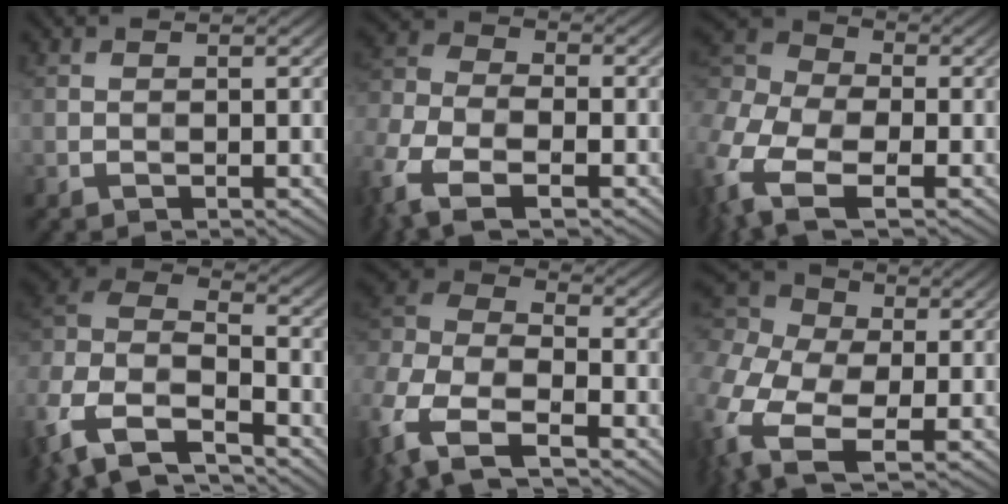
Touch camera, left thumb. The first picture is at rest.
{"total": 10.3, "force": [-5.6, 5.8, 6.4], "torque": [-0.163, -0.020, -0.123]}
{"total": 12.2, "force": [-3.7, 8.0, 8.3], "torque": [-0.232, -0.016, -0.071]}
{"total": 15.1, "force": [-7.9, 8.6, 9.6], "torque": [-0.262, -0.026, -0.116]}
{"total": 12.4, "force": [-6.1, 6.9, 8.4], "torque": [-0.215, -0.010, -0.133]}
{"total": 14.6, "force": [-2.2, 10.4, 10.1], "torque": [-0.274, -0.009, -0.038]}